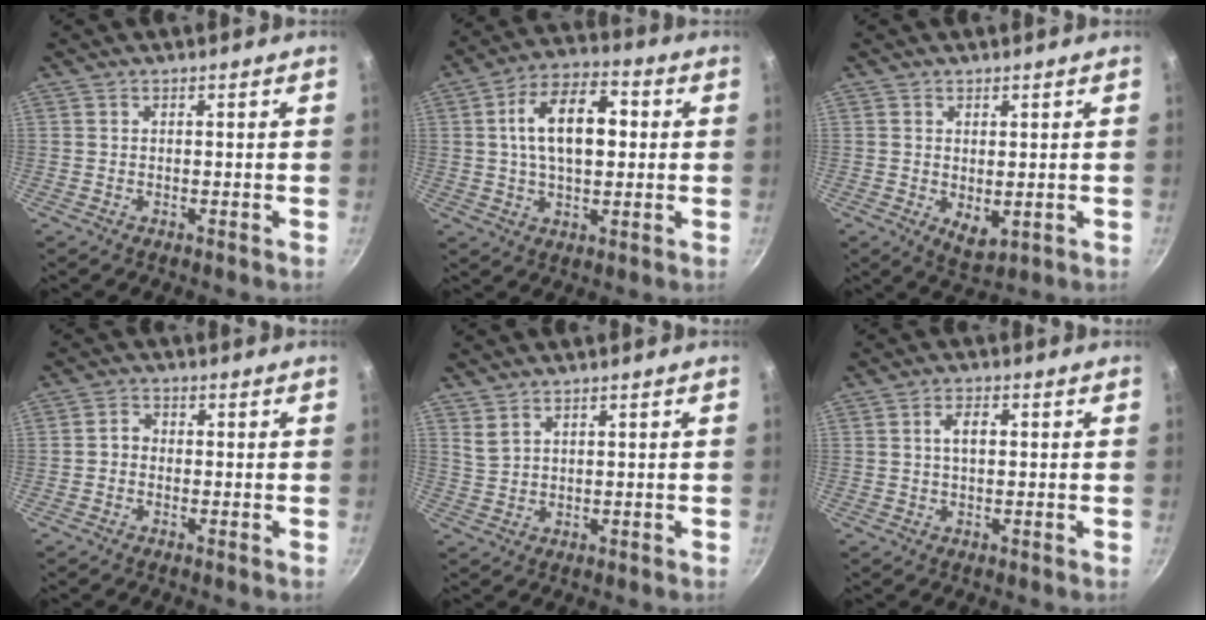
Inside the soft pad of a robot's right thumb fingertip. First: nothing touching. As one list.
[{"total": 14.3, "force": [1.9, 8.2, 11.6], "torque": [-0.169, 0.021, 0.024]}, {"total": 4.4, "force": [0.1, 2.6, 3.5], "torque": [-0.049, -0.014, 0.009]}, {"total": 2.4, "force": [-0.6, 2.0, 1.2], "torque": [-0.015, 0.014, -0.018]}, {"total": 2.3, "force": [1.8, 1.2, 1.0], "torque": [-0.017, -0.009, 0.042]}, {"total": 3.4, "force": [0.5, 2.0, 2.7], "torque": [-0.042, 0.011, 0.008]}]